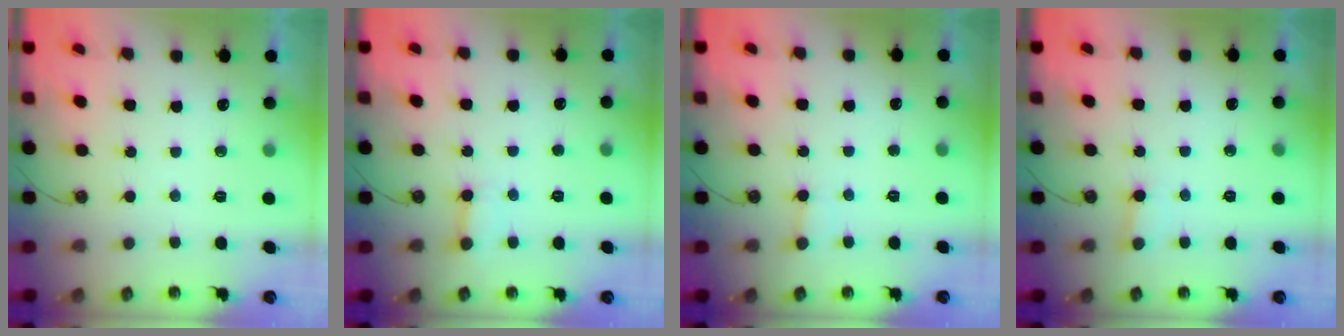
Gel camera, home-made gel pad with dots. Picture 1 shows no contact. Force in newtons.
{"total": 2.6, "press": 2.6, "slide": 0.2}
{"total": 2.1, "press": 2.1, "slide": 0.2}
{"total": 2.7, "press": 2.7, "slide": 0.2}